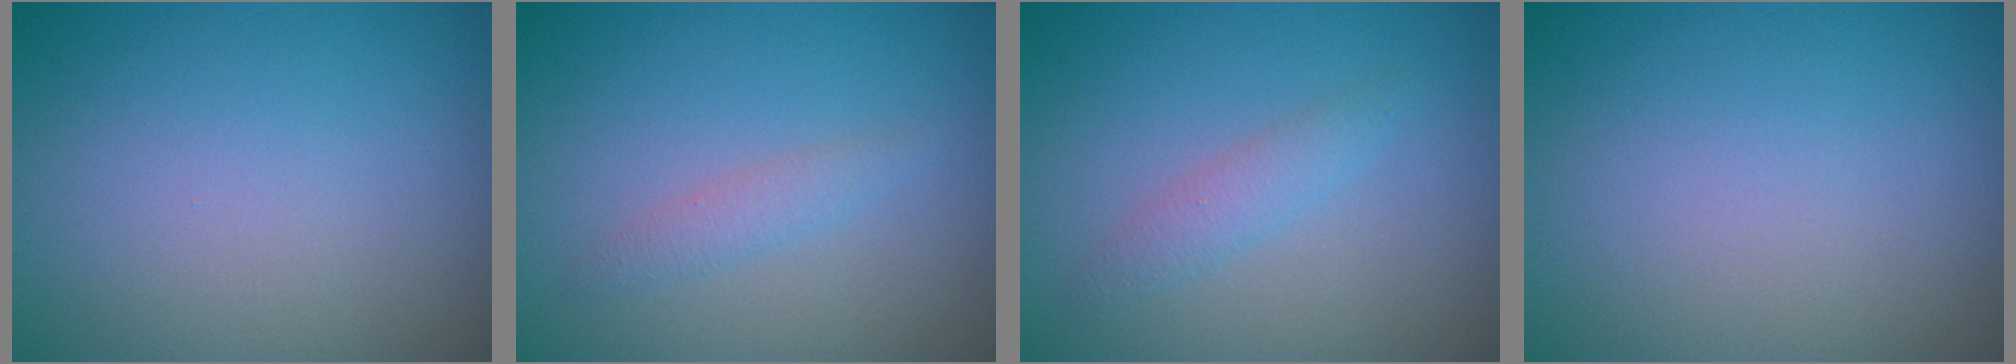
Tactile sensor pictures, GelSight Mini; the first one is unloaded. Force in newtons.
{"total": 1.3, "press": 1.3, "slide": 0.0}
{"total": 1.6, "press": 1.6, "slide": 0.0}
{"total": 0.0}